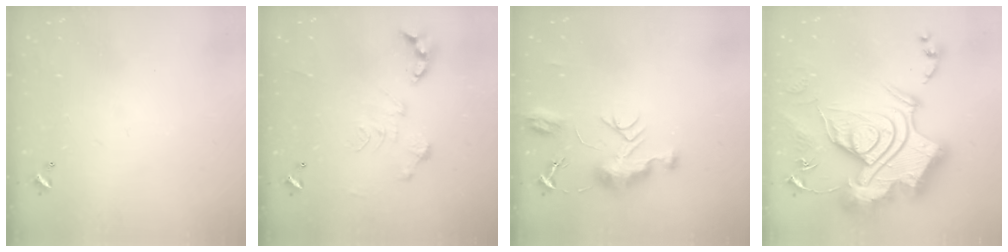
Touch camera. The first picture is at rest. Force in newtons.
{"total": 0.0}
{"total": 9.1, "press": 9.1, "slide": 0.7}
{"total": 1.1, "press": 1.1, "slide": 0.0}